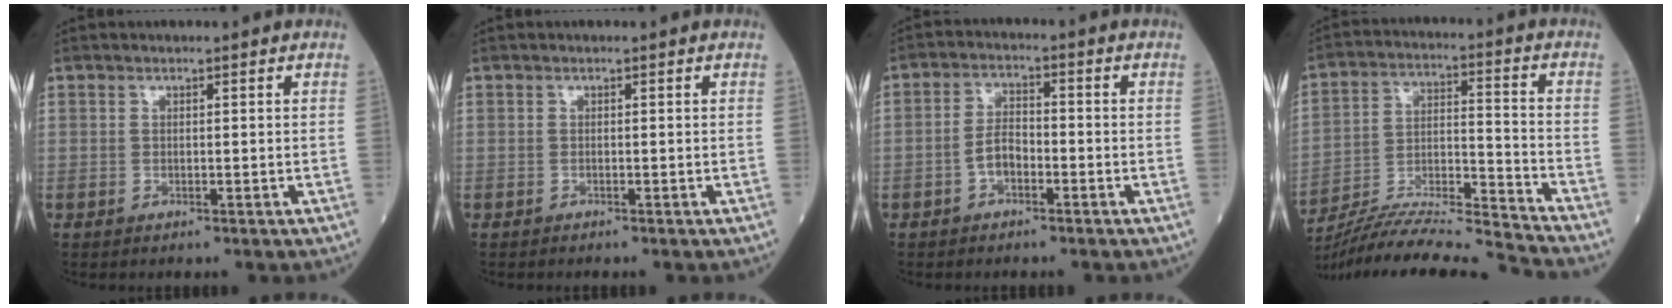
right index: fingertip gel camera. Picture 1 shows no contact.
{"total": 0.0}
{"total": 3.8, "force": [-1.7, 1.9, 2.8], "torque": [-0.055, 0.010, -0.035]}
{"total": 17.8, "force": [-16.9, -2.1, 5.1], "torque": [-0.095, 0.001, -0.291]}